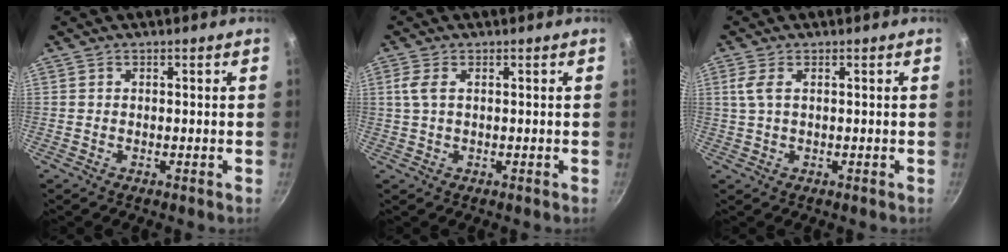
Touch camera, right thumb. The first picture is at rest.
{"total": 2.6, "force": [0.7, 1.2, 2.3], "torque": [-0.052, 0.004, 0.015]}
{"total": 2.8, "force": [0.8, 1.1, 2.4], "torque": [-0.058, 0.003, 0.018]}